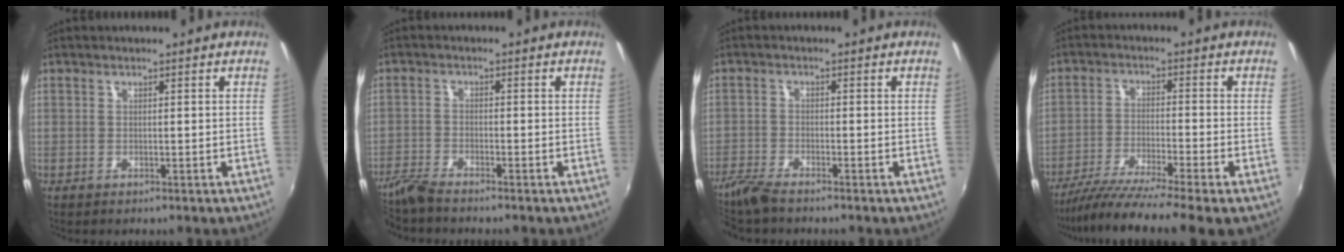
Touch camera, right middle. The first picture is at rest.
{"total": 4.5, "force": [-4.2, 0.2, 1.6], "torque": [-0.049, -0.012, -0.087]}
{"total": 5.4, "force": [-4.8, 0.6, 2.5], "torque": [-0.070, -0.018, -0.096]}
{"total": 12.1, "force": [-9.7, -1.1, 7.1], "torque": [-0.144, -0.042, -0.167]}